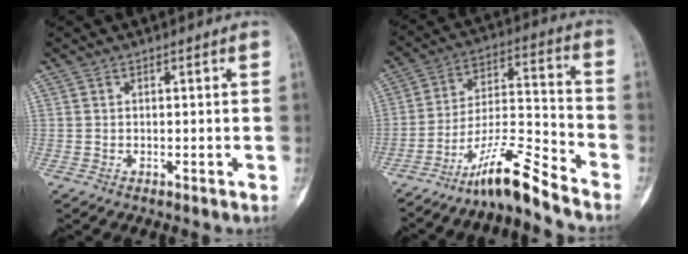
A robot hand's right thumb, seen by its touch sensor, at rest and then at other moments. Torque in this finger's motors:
{"motor_torque": [1.46, -0.29, 0.73, -1.45, 0.32]}